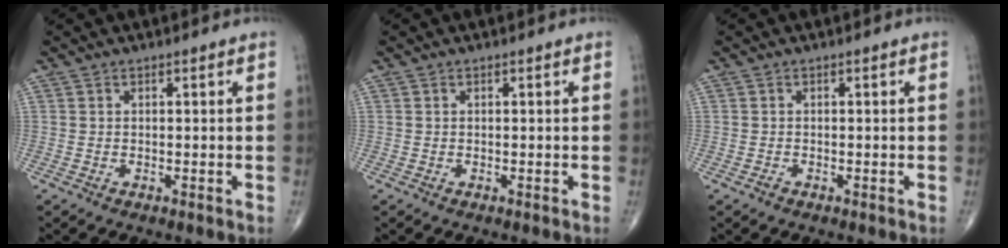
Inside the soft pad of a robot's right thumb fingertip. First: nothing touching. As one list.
[{"total": 0.0}, {"total": 0.6, "force": [-0.4, 0.4, 0.2], "torque": [-0.003, 0.000, -0.011]}]